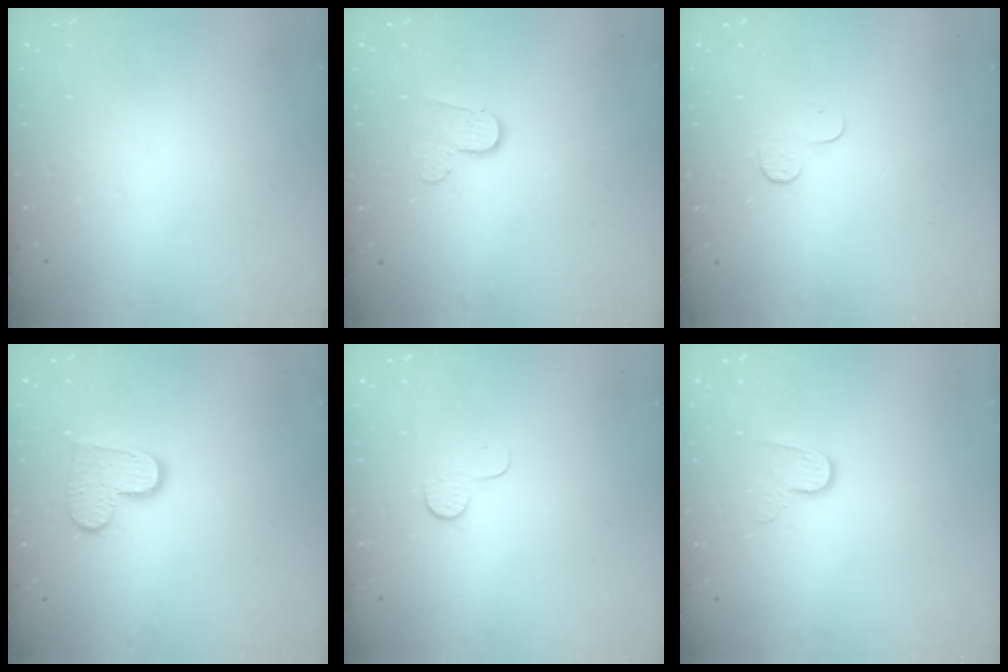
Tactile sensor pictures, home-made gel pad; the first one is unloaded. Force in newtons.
{"total": 6.4, "press": 6.3, "slide": 0.6}
{"total": 5.0, "press": 5.0, "slide": 0.5}
{"total": 10.4, "press": 10.4, "slide": 0.6}
{"total": 4.8, "press": 4.8, "slide": 0.4}
{"total": 6.3, "press": 6.3, "slide": 0.2}